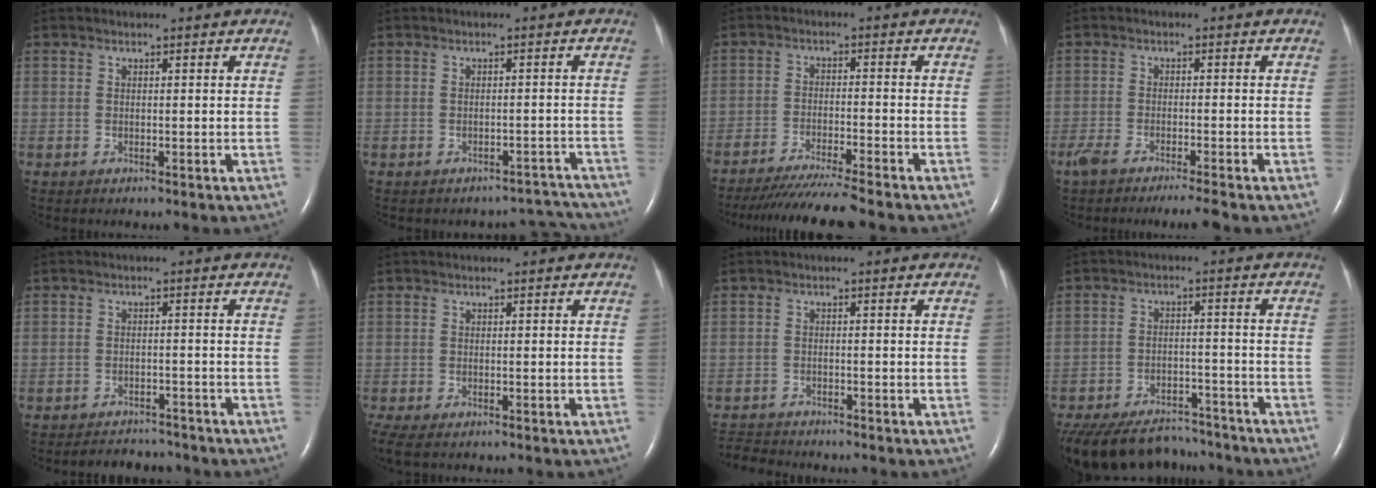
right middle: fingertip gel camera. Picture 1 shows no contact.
{"total": 4.8, "force": [-4.4, 1.2, -1.3], "torque": [0.033, 0.031, -0.043]}
{"total": 11.2, "force": [-9.9, -1.1, 5.0], "torque": [-0.066, -0.035, -0.159]}
{"total": 6.0, "force": [-4.8, -0.1, 3.6], "torque": [-0.061, -0.012, -0.080]}
{"total": 4.3, "force": [-4.2, 1.1, -0.1], "torque": [0.002, 0.000, -0.062]}
{"total": 0.0}
{"total": 4.2, "force": [-4.2, 0.5, 0.3], "torque": [-0.003, -0.015, -0.073]}
{"total": 17.8, "force": [-15.3, 6.7, 6.3], "torque": [-0.168, -0.016, -0.221]}